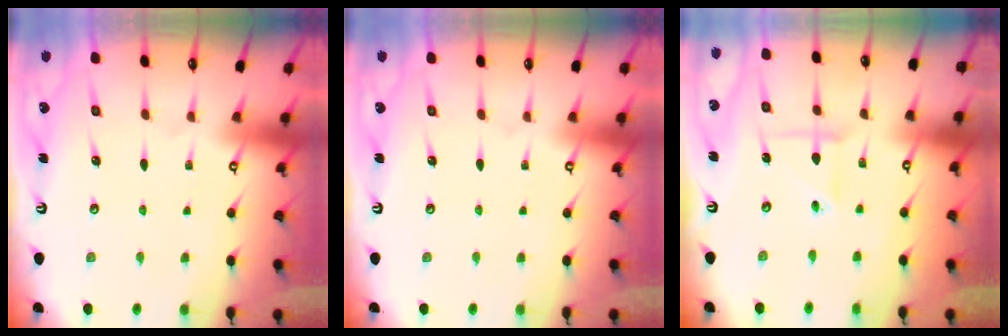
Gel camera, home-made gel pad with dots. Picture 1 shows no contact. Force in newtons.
{"total": 0.0}
{"total": 3.3, "press": 3.2, "slide": 0.3}